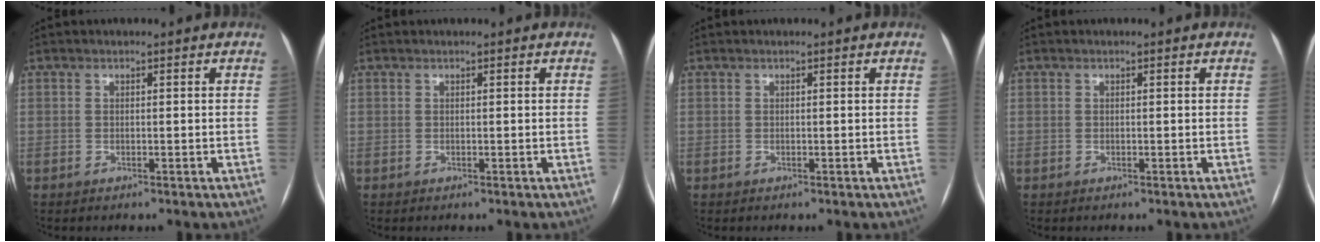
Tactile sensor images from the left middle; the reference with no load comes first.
{"total": 0.0}
{"total": 0.0}
{"total": 0.0}